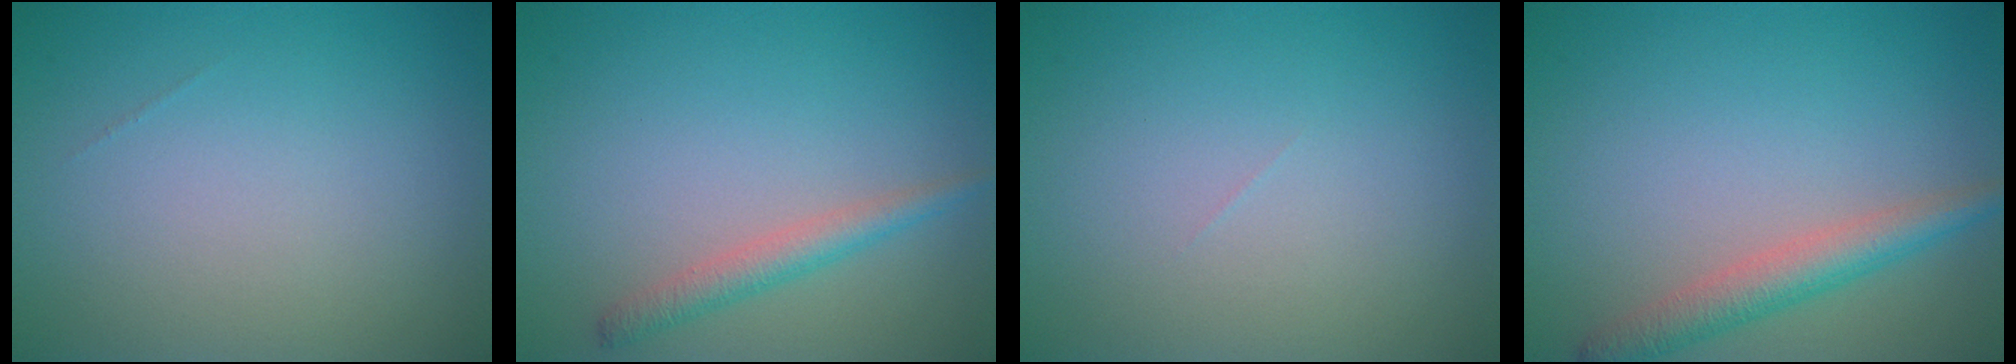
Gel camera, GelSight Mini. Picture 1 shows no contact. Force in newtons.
{"total": 2.2, "press": 2.2, "slide": 0.0}
{"total": 0.0}
{"total": 3.3, "press": 3.3, "slide": 0.1}